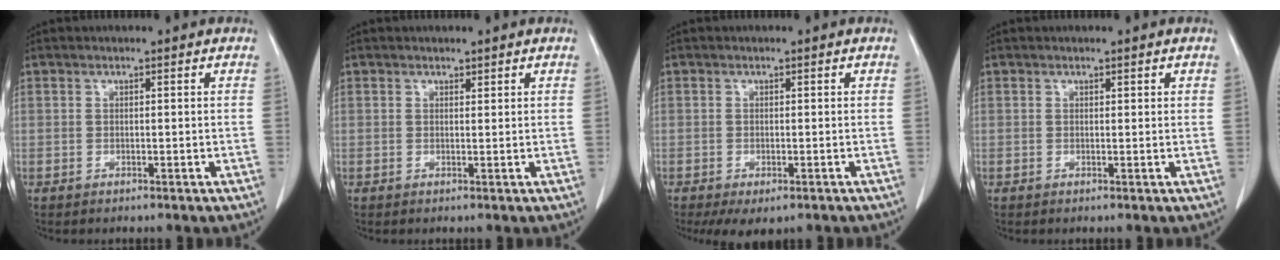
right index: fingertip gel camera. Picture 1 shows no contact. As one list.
[{"total": 0.5, "force": [0.5, 0.2, 0.1], "torque": [-0.006, -0.003, 0.007]}, {"total": 4.2, "force": [-2.6, 2.1, 2.5], "torque": [-0.036, -0.009, -0.036]}, {"total": 0.6, "force": [0.4, 0.2, 0.4], "torque": [-0.004, -0.001, 0.004]}]